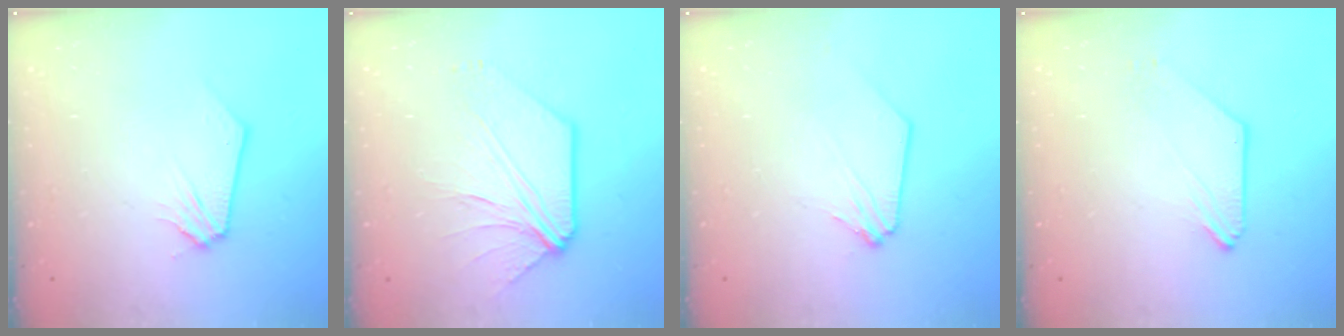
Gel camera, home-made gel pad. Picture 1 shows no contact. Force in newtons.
{"total": 7.9, "press": 7.8, "slide": 1.3}
{"total": 0.7, "press": 0.7, "slide": 0.0}
{"total": 0.0}